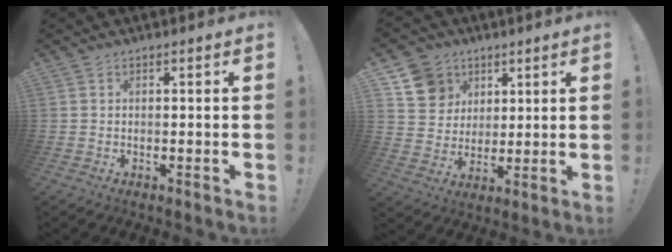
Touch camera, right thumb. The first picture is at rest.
{"total": 11.4, "force": [5.7, 9.5, 2.4], "torque": [-0.033, -0.032, 0.116]}